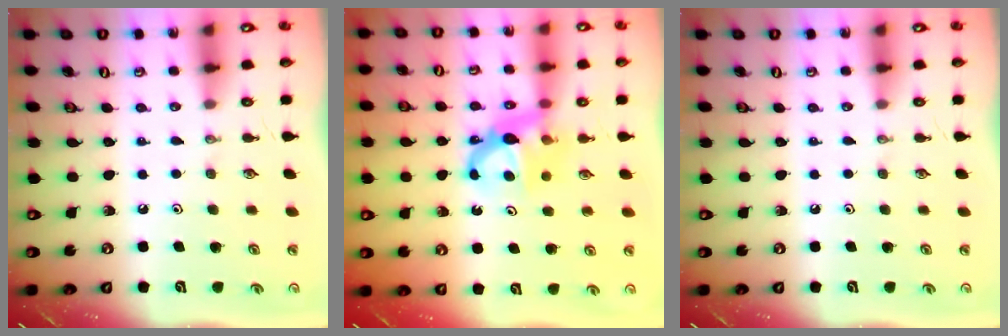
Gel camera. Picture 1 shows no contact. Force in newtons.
{"total": 7.3, "press": 7.3, "slide": 0.5}
{"total": 0.0}